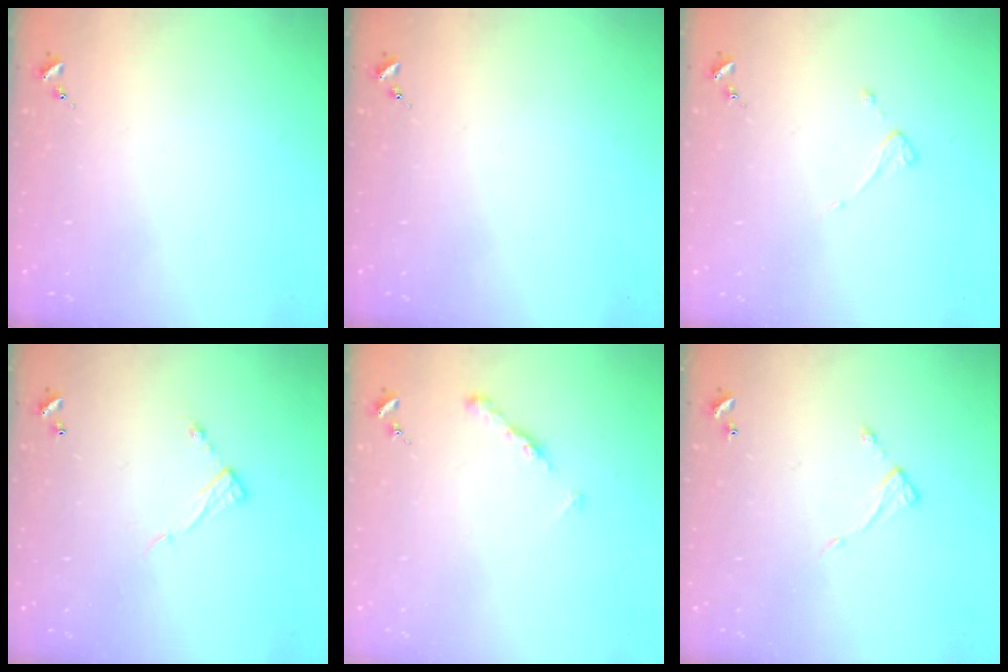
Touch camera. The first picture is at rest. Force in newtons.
{"total": 0.0}
{"total": 3.6, "press": 3.6, "slide": 0.3}
{"total": 6.6, "press": 6.6, "slide": 0.3}
{"total": 5.3, "press": 5.2, "slide": 0.6}
{"total": 5.1, "press": 5.1, "slide": 0.4}